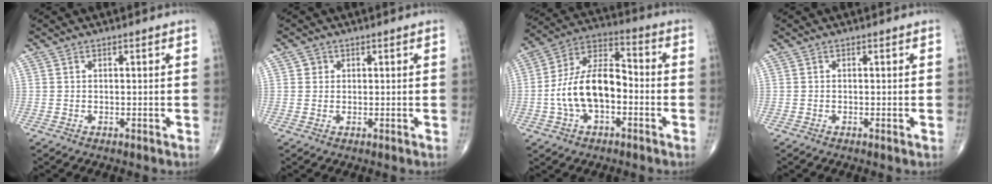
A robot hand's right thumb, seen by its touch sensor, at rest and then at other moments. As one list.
[{"total": 1.4, "force": [0.4, 1.3, 0.2], "torque": [0.006, 0.000, 0.003]}, {"total": 14.8, "force": [-2.6, 8.3, 12.0], "torque": [-0.219, 0.046, -0.053]}, {"total": 0.0}]